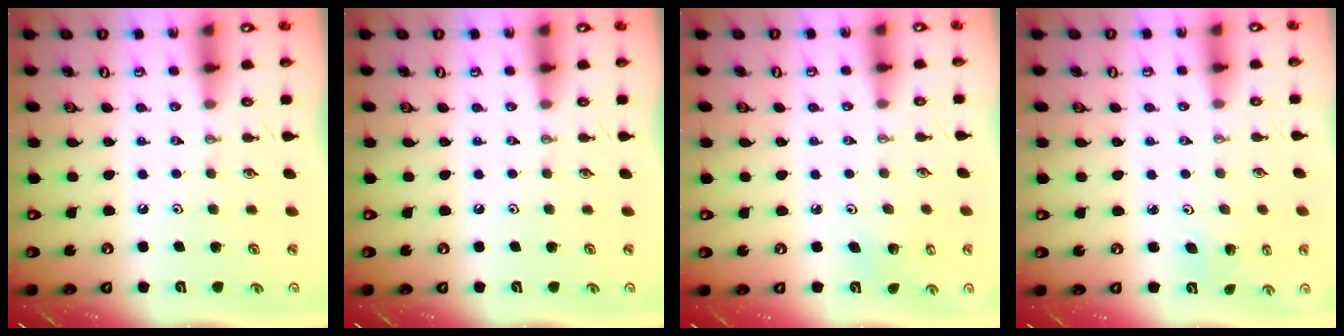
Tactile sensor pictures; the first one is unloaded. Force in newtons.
{"total": 0.0}
{"total": 3.2, "press": 3.1, "slide": 0.2}
{"total": 1.9, "press": 1.9, "slide": 0.1}